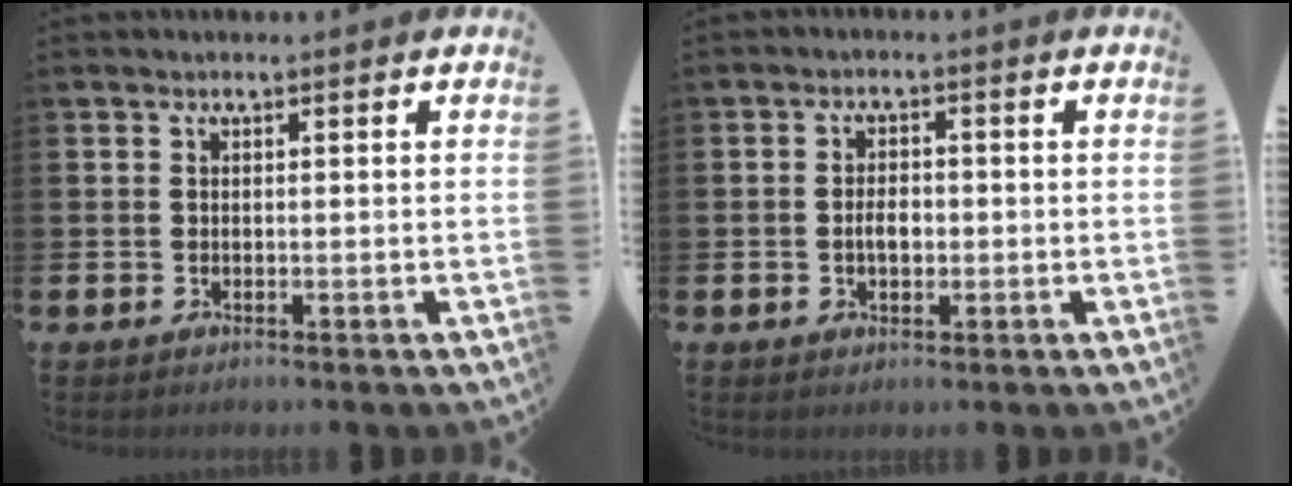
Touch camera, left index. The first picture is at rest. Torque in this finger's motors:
{"motor_torque": [0.58, 0.12, 0.10, 0.06]}